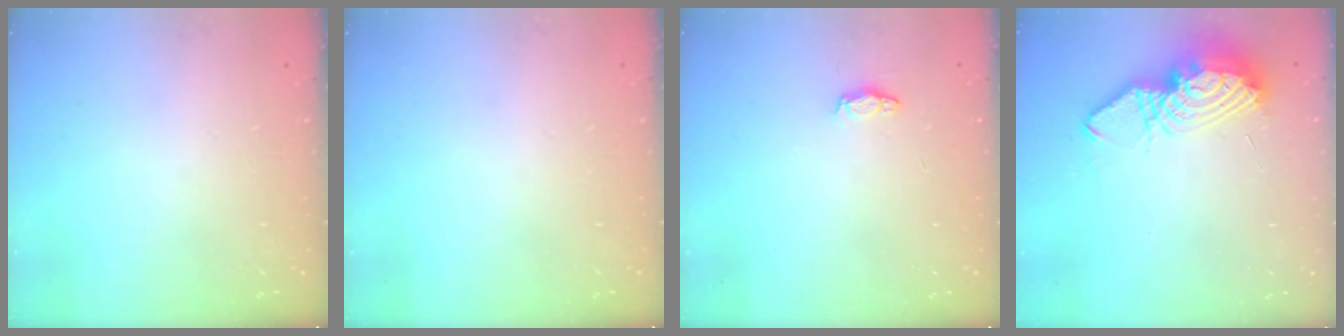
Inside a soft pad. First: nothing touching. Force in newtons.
{"total": 0.0}
{"total": 3.0, "press": 2.9, "slide": 0.4}
{"total": 14.2, "press": 14.1, "slide": 1.2}